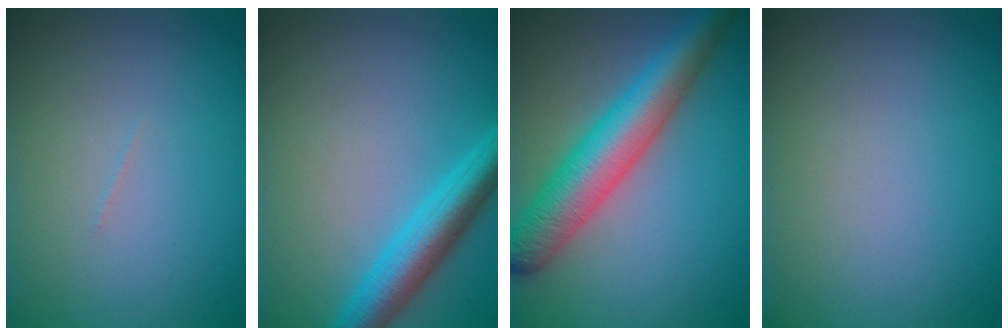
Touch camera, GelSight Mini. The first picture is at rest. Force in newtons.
{"total": 5.0, "press": 5.0, "slide": 0.2}
{"total": 7.6, "press": 7.6, "slide": 0.3}
{"total": 0.0}